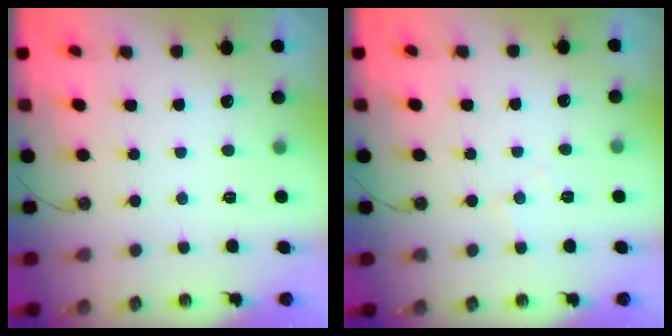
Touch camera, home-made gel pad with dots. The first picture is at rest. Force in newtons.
{"total": 5.1, "press": 5.0, "slide": 0.8}